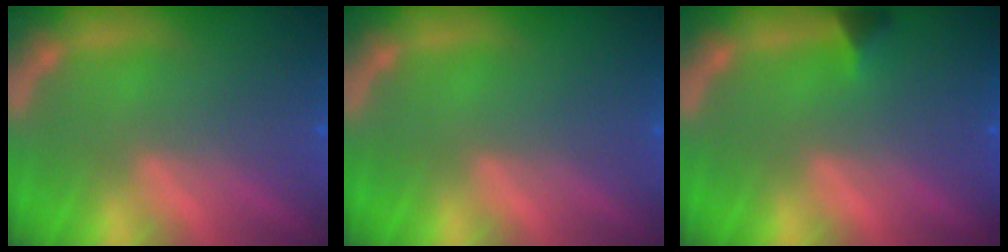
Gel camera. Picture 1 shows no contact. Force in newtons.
{"total": 0.0}
{"total": 1.4}